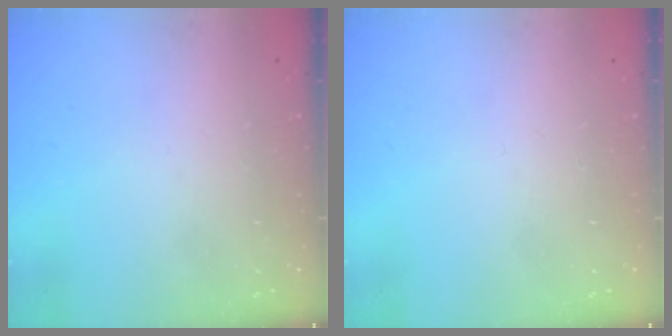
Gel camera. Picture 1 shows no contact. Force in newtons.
{"total": 0.0}